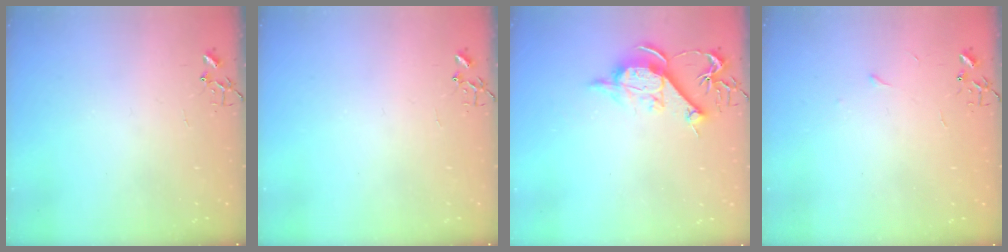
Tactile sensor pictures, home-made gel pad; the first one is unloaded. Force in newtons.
{"total": 0.0}
{"total": 11.0, "press": 10.9, "slide": 1.0}
{"total": 3.5, "press": 3.5, "slide": 0.4}